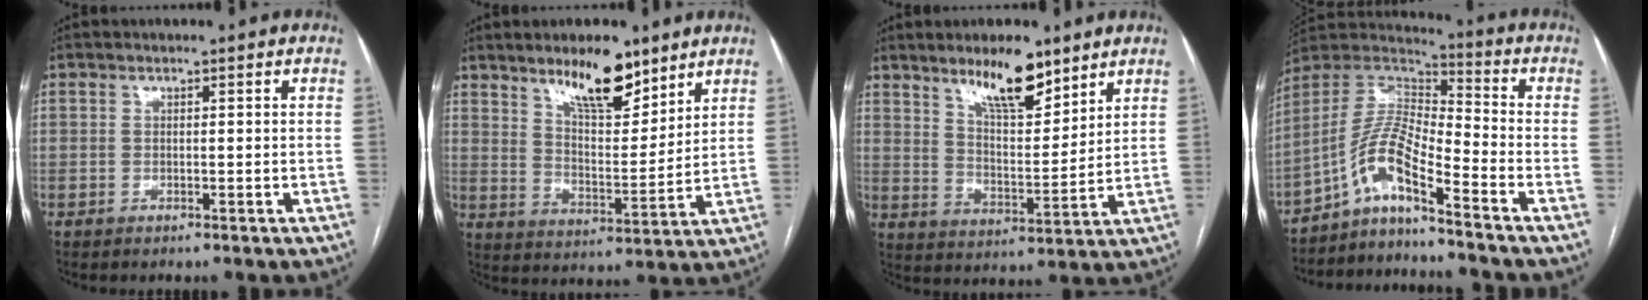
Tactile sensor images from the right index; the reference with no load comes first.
{"total": 10.9, "force": [7.9, 3.2, 6.8], "torque": [-0.113, -0.007, 0.138]}
{"total": 10.4, "force": [7.5, 2.8, 6.6], "torque": [-0.112, -0.006, 0.134]}
{"total": 9.6, "force": [-6.3, 0.9, 7.2], "torque": [-0.156, 0.020, -0.122]}